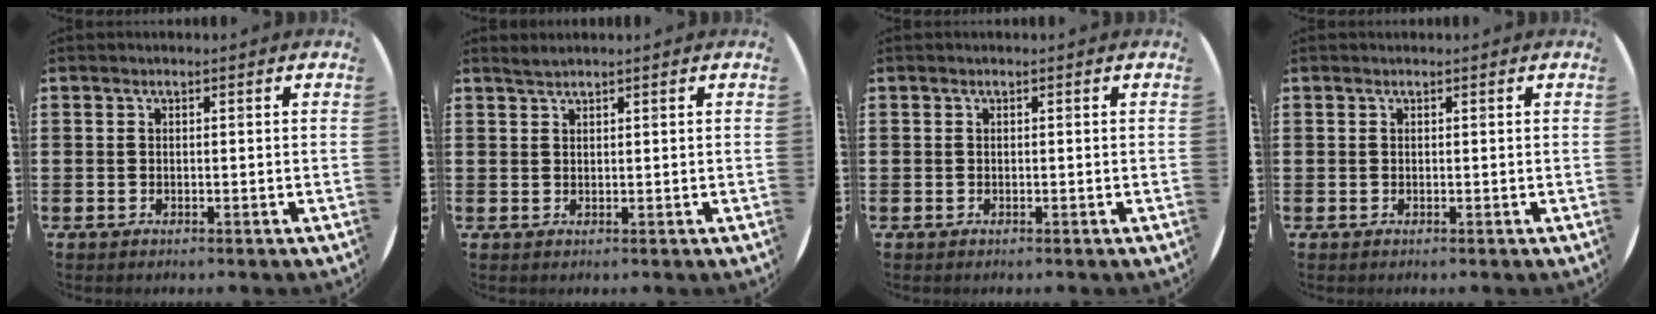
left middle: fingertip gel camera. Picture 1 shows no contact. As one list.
[{"total": 1.1, "force": [1.1, -0.1, 0.2], "torque": [-0.005, 0.000, 0.020]}, {"total": 0.0}, {"total": 0.0}]